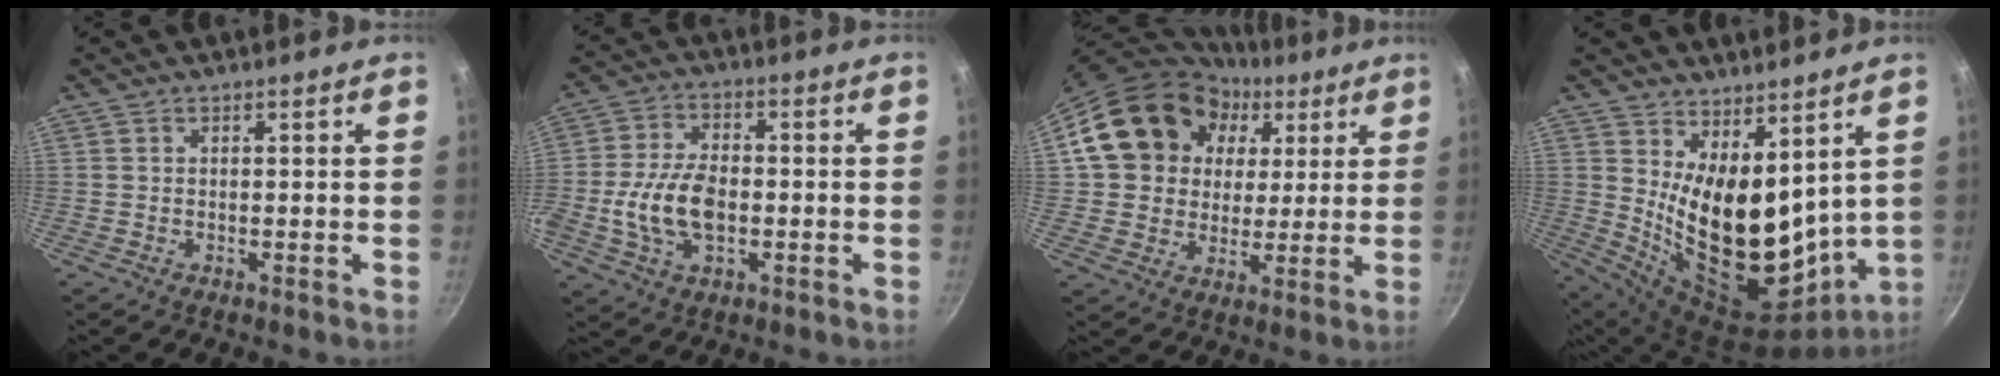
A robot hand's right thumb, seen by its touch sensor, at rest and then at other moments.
{"total": 11.3, "force": [-1.9, 6.7, 8.8], "torque": [-0.163, 0.020, -0.040]}
{"total": 19.8, "force": [6.0, 16.5, 9.2], "torque": [-0.147, 0.021, 0.102]}
{"total": 18.8, "force": [5.9, 9.8, 14.9], "torque": [-0.202, -0.082, 0.127]}